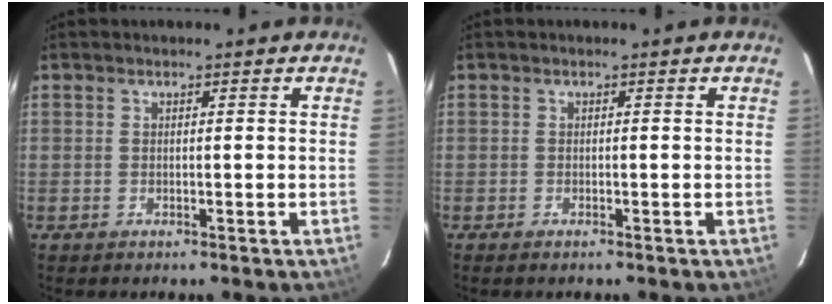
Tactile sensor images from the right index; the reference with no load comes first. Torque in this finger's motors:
{"motor_torque": [-0.12, -0.21, 0.08, 0.01]}